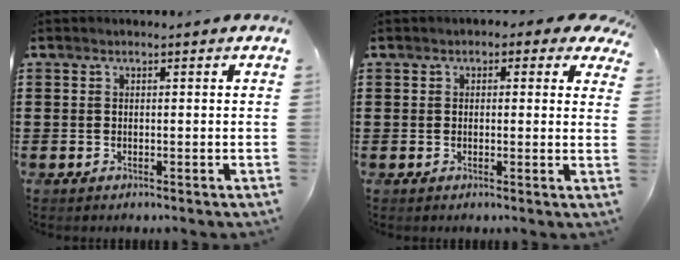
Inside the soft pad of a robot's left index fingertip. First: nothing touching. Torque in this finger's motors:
{"motor_torque": [2.14, 0.00, 1.05, 0.07]}